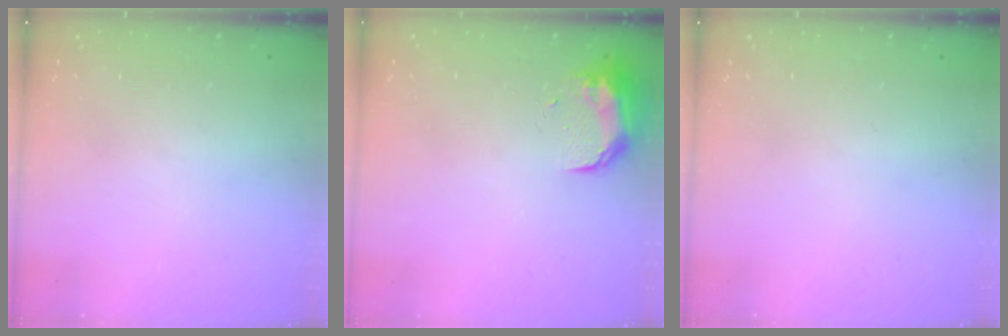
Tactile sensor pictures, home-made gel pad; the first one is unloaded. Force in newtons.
{"total": 8.7, "press": 8.7, "slide": 0.6}
{"total": 2.8, "press": 2.2, "slide": 1.7}